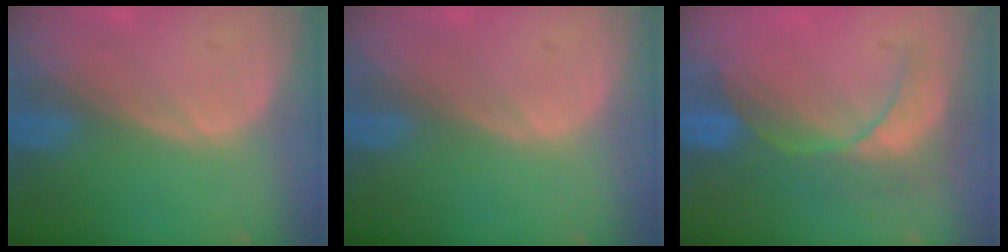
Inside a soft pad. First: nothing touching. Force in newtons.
{"total": 0.0}
{"total": 9.0, "press": 7.7, "slide": 4.5}